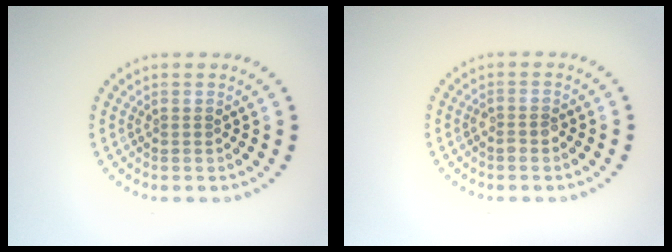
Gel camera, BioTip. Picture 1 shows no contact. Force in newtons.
{"total": 1.0, "press": 1.0, "slide": 0.4}